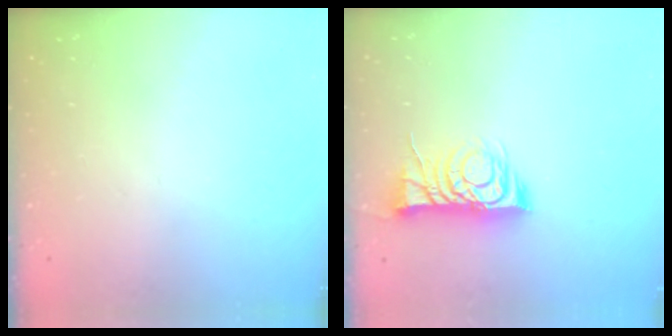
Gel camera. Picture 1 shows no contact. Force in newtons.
{"total": 8.7, "press": 8.7, "slide": 0.2}